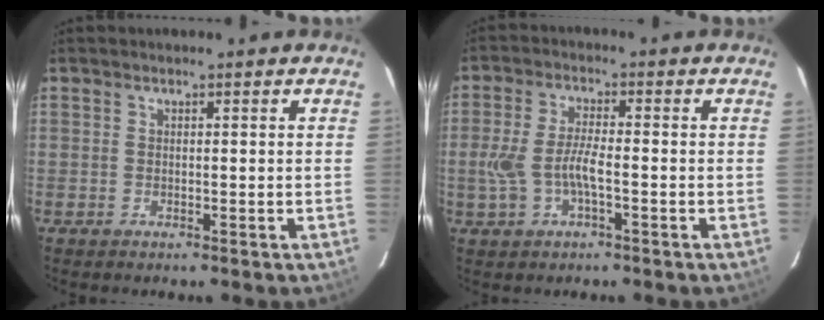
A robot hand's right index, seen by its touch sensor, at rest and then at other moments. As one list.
[{"total": 6.9, "force": [-1.9, 2.4, 6.2], "torque": [-0.135, 0.001, -0.033]}]